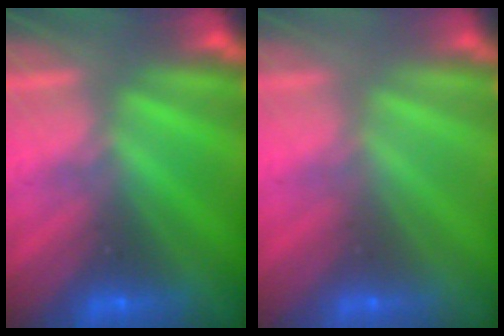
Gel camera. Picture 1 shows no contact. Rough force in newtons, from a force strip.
{"total": 2.9}